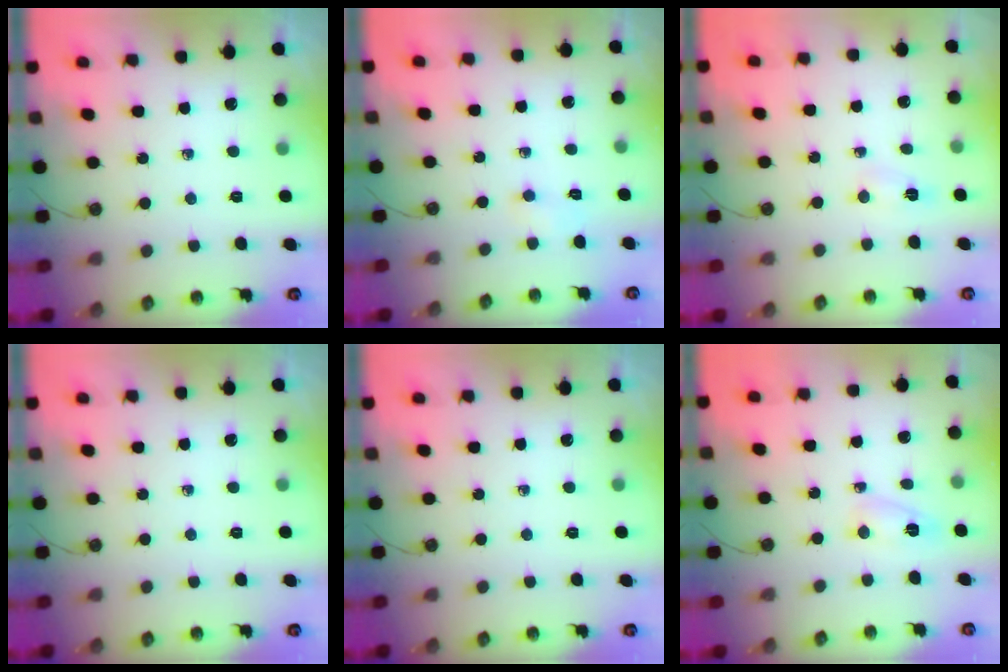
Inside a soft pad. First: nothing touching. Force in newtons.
{"total": 4.6, "press": 2.1, "slide": 4.1}
{"total": 2.9, "press": 2.9, "slide": 0.4}
{"total": 0.0}
{"total": 0.0}
{"total": 3.2, "press": 3.1, "slide": 0.3}